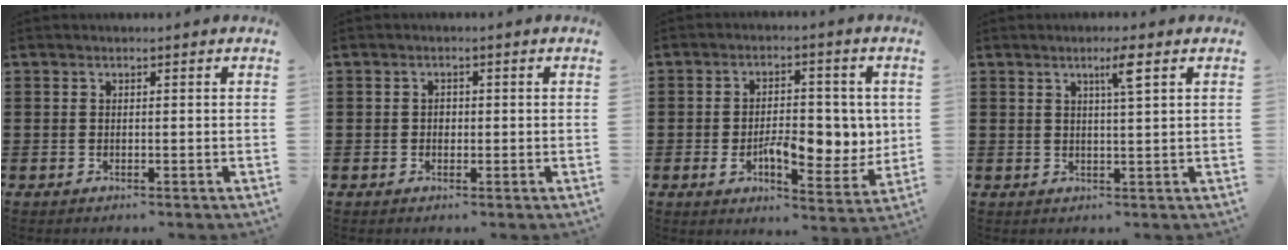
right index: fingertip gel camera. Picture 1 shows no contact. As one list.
[{"total": 1.0, "force": [-0.1, 0.8, 0.6], "torque": [-0.014, 0.002, -0.002]}, {"total": 9.0, "force": [-1.1, 4.8, 7.6], "torque": [-0.107, 0.000, -0.024]}, {"total": 3.4, "force": [1.8, -0.2, 2.8], "torque": [-0.052, -0.006, 0.026]}]